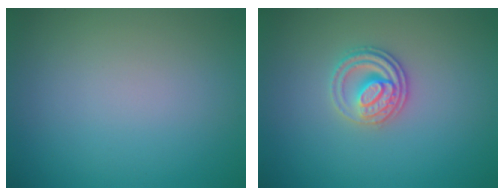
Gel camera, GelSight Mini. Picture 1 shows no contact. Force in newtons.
{"total": 2.7, "press": 2.5, "slide": 0.9}